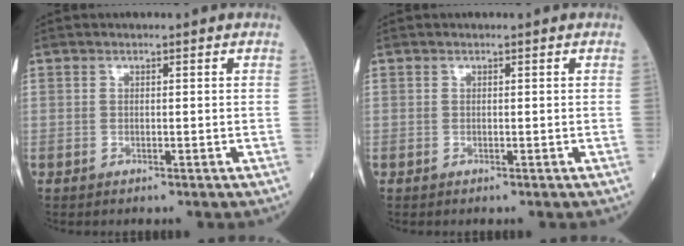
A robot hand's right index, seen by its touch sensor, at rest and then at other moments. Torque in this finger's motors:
{"motor_torque": [0.00, 0.00, 0.00, -0.01]}